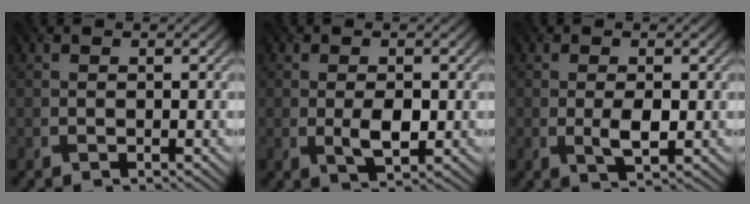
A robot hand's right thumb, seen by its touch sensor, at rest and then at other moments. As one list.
[{"total": 3.5, "force": [-0.4, 1.6, 3.1], "torque": [-0.056, -0.006, -0.002]}, {"total": 3.1, "force": [-0.3, 1.2, 2.8], "torque": [-0.055, -0.005, -0.002]}]